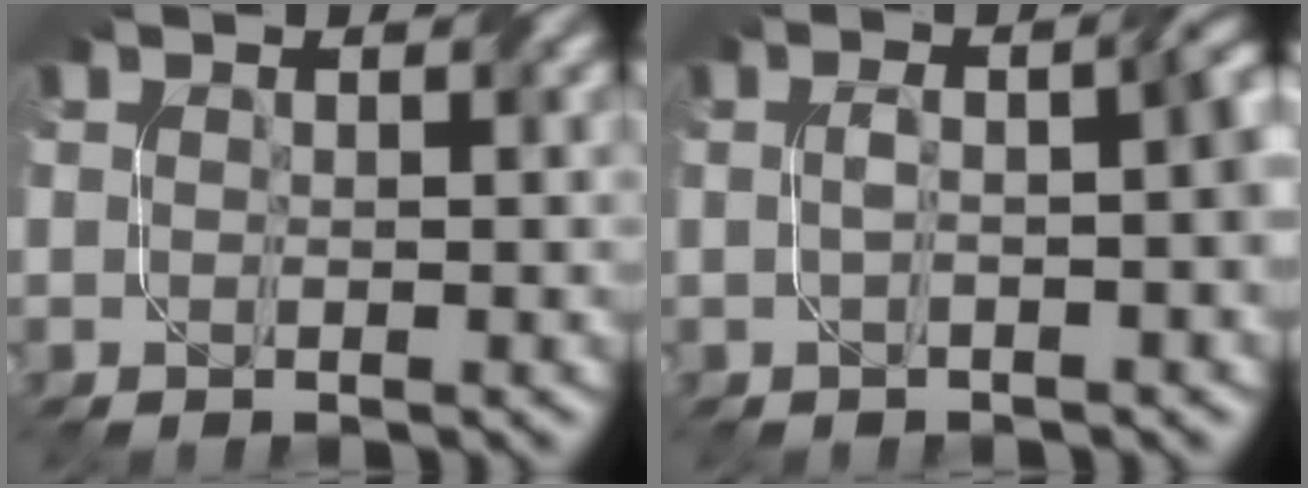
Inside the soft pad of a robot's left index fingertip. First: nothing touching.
{"total": 4.8, "force": [-0.3, 1.7, 4.5], "torque": [-0.062, 0.008, -0.002]}